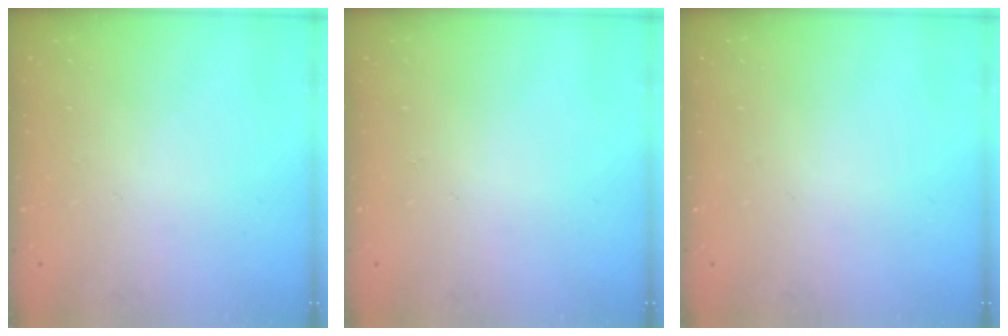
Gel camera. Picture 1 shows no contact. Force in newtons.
{"total": 0.0}
{"total": 0.0}